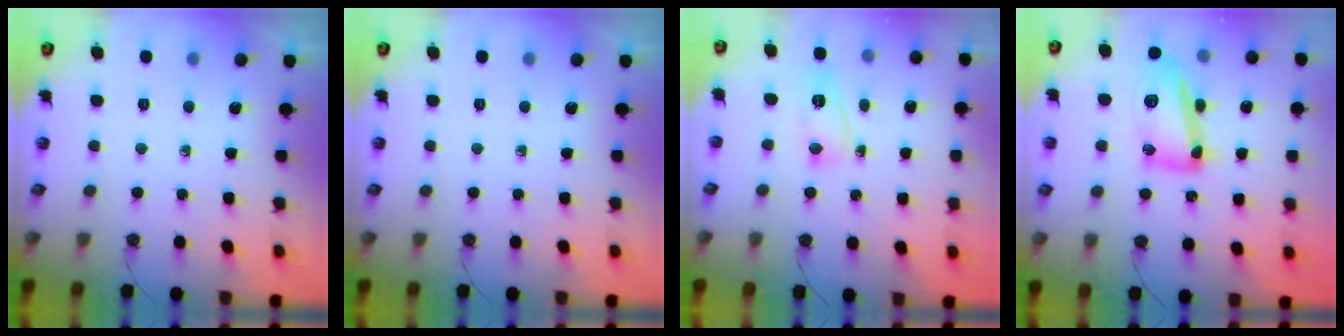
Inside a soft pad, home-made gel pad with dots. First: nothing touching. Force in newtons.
{"total": 0.0}
{"total": 7.5, "press": 7.4, "slide": 1.1}
{"total": 14.7, "press": 14.6, "slide": 1.0}